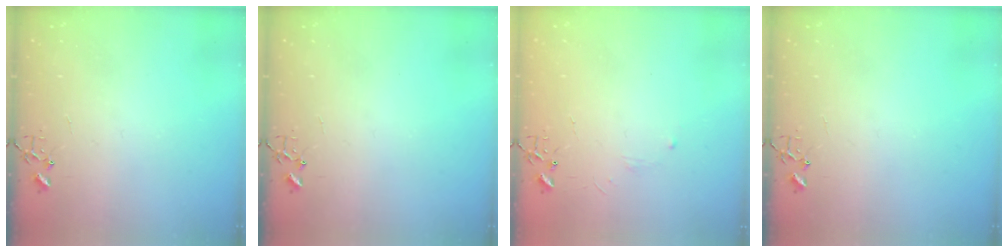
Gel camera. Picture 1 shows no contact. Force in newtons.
{"total": 0.0}
{"total": 2.8, "press": 2.8, "slide": 0.5}
{"total": 0.0}